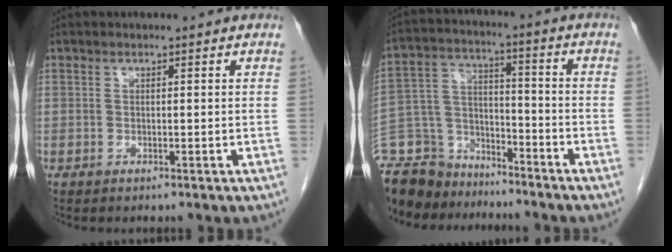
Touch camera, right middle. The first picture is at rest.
{"total": 14.5, "force": [-12.9, 6.2, 2.2], "torque": [-0.060, 0.036, -0.226]}